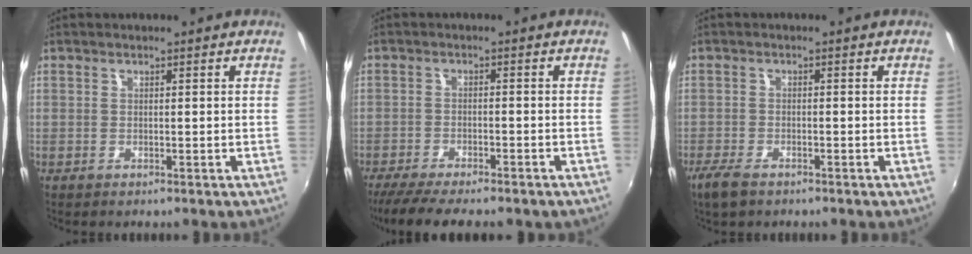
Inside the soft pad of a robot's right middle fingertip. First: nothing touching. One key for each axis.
{"total": 11.2, "fx": -9.3, "fy": 2.2, "fz": 5.9, "tx": -0.129, "ty": -0.033, "tz": -0.146}
{"total": 4.3, "fx": -3.2, "fy": 1.6, "fz": 2.4, "tx": -0.065, "ty": -0.013, "tz": -0.062}